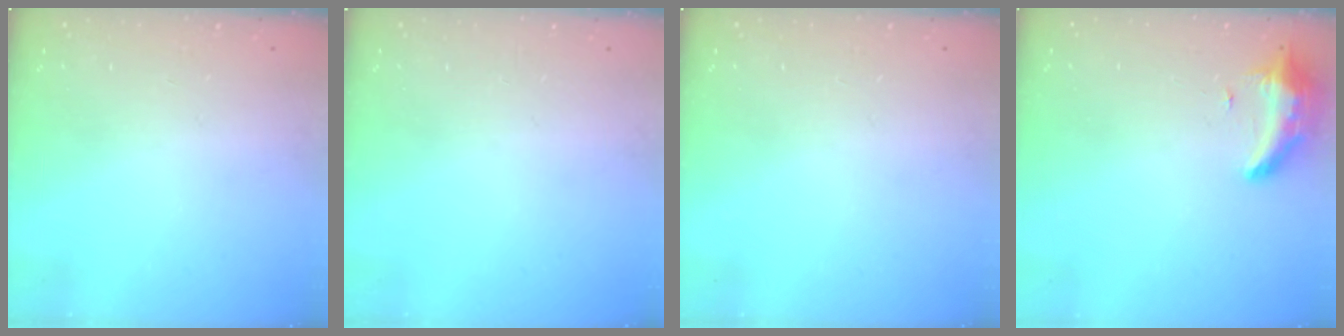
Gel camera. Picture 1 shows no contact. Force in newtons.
{"total": 0.0}
{"total": 0.0}
{"total": 8.3, "press": 8.2, "slide": 1.5}